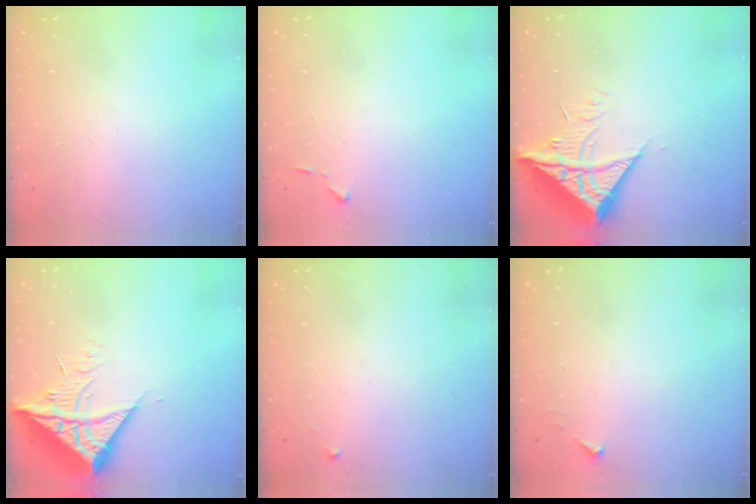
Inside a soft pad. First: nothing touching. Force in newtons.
{"total": 3.6, "press": 3.6, "slide": 0.5}
{"total": 11.9, "press": 11.8, "slide": 1.4}
{"total": 11.9, "press": 11.8, "slide": 1.4}
{"total": 4.2, "press": 4.1, "slide": 0.7}
{"total": 3.4, "press": 3.4, "slide": 0.4}